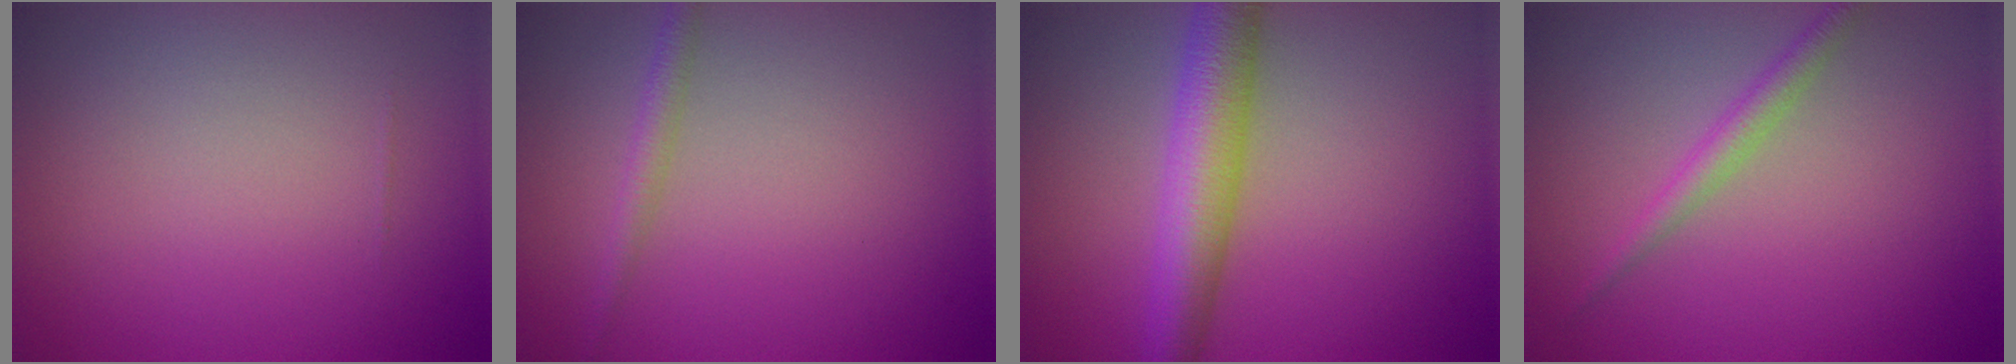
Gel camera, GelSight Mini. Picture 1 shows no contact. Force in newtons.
{"total": 1.6, "press": 1.5, "slide": 0.2}
{"total": 6.0, "press": 6.0, "slide": 0.2}
{"total": 2.0, "press": 2.0, "slide": 0.0}